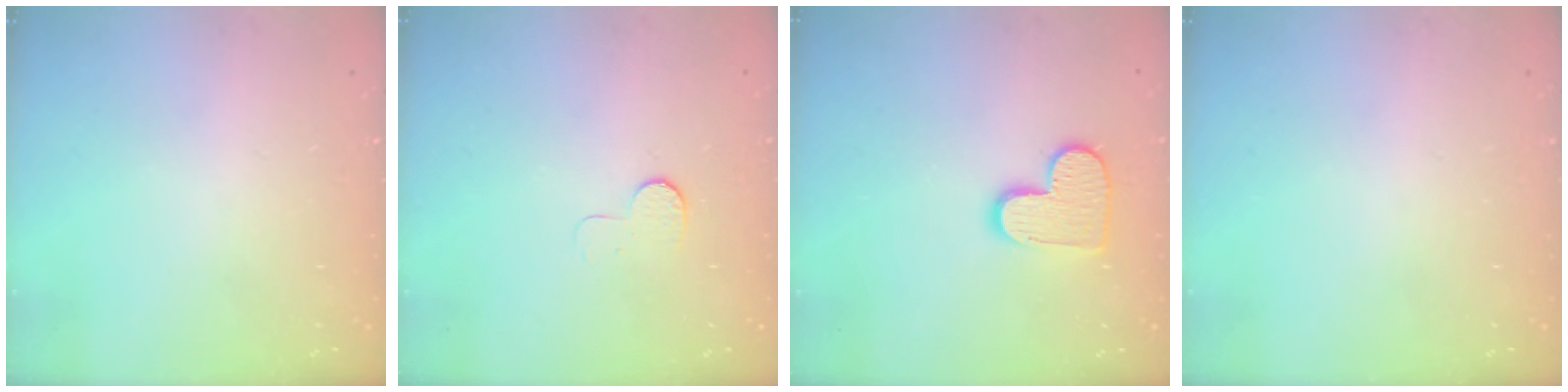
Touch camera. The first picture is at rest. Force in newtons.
{"total": 5.7, "press": 5.6, "slide": 0.6}
{"total": 10.5, "press": 10.5, "slide": 0.5}
{"total": 0.0}